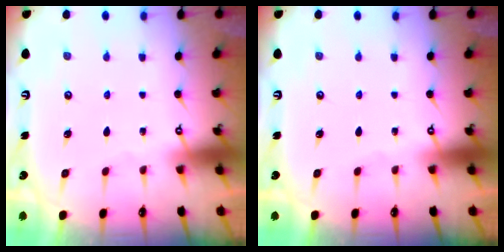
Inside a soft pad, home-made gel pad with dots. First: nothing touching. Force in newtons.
{"total": 0.0}